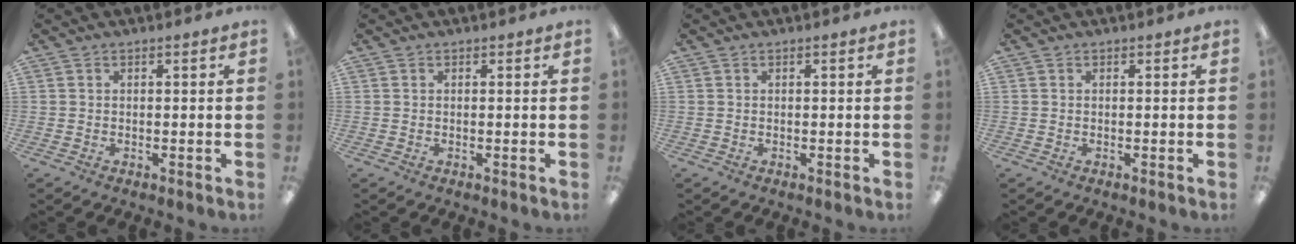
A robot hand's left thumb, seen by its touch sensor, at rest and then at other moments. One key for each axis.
{"total": 0.0}
{"total": 0.0}
{"total": 0.0}